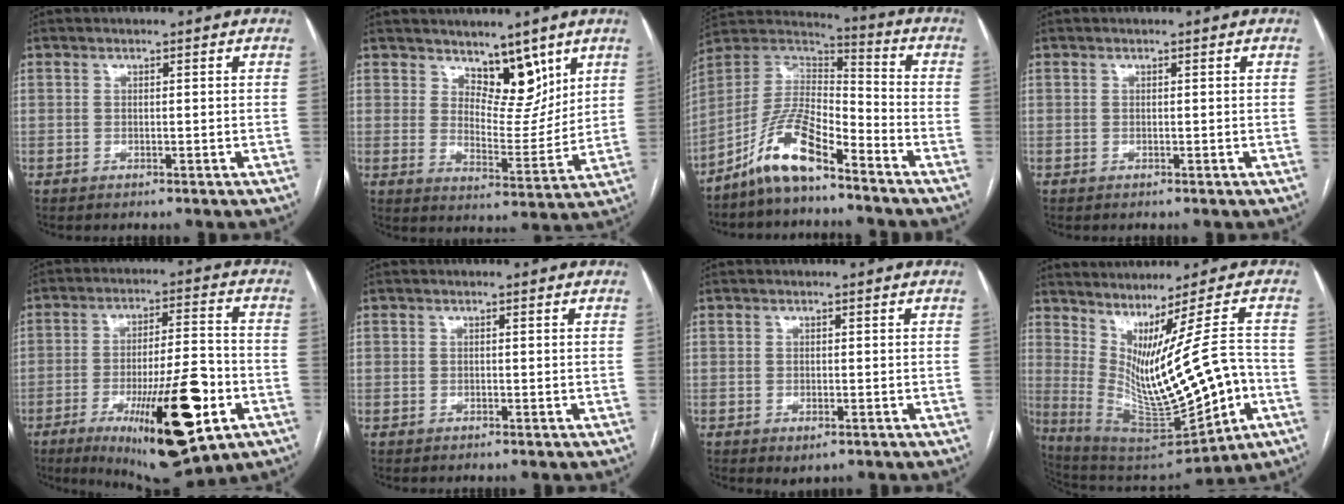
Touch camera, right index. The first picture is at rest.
{"total": 7.9, "force": [5.6, 3.9, 4.0], "torque": [-0.049, -0.008, 0.099]}
{"total": 11.6, "force": [-8.1, 3.0, 7.7], "torque": [-0.162, 0.021, -0.156]}
{"total": 0.0}
{"total": 19.7, "force": [-7.9, 4.4, 17.5], "torque": [-0.249, -0.009, -0.108]}
{"total": 0.0}
{"total": 1.6, "force": [-0.8, 0.9, 1.0], "torque": [-0.010, -0.002, -0.004]}
{"total": 17.7, "force": [-1.6, 2.8, 17.4], "torque": [-0.302, -0.010, 0.005]}